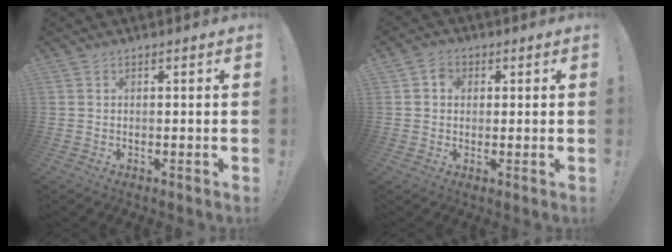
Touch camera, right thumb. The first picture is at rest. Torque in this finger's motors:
{"motor_torque": [-0.01, -0.11, -0.08, 0.09, 0.10]}